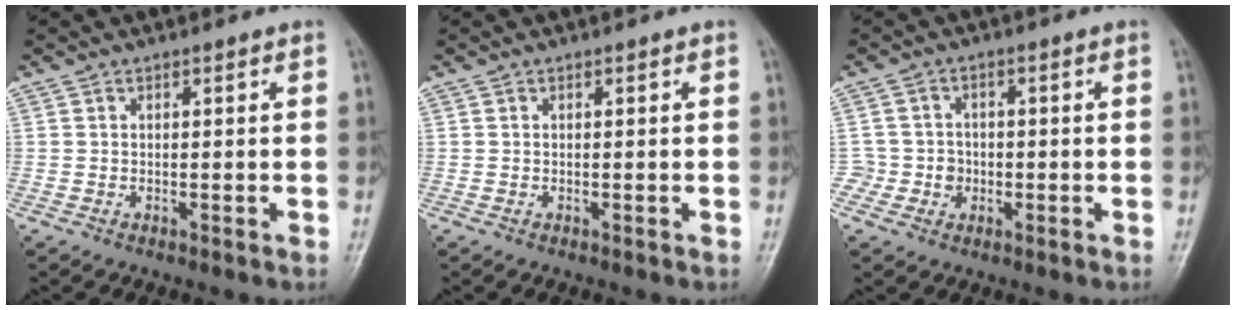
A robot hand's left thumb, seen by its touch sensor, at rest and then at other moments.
{"total": 0.0}
{"total": 4.1, "force": [-1.1, 4.0, 0.2], "torque": [0.033, 0.015, -0.024]}